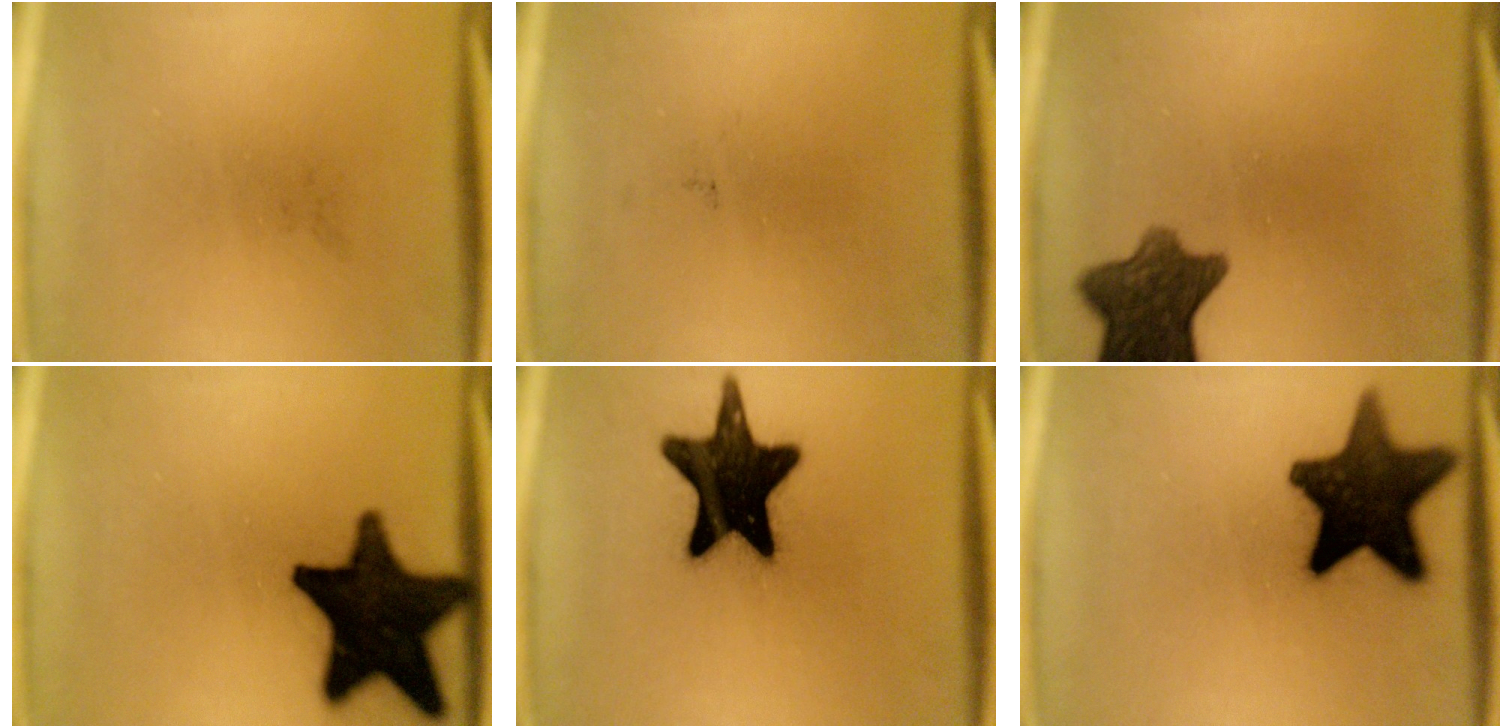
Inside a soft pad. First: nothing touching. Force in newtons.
{"total": 0.0}
{"total": 9.5}
{"total": 19.3}
{"total": 19.1}
{"total": 16.7}